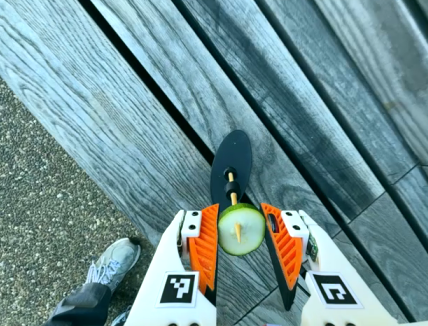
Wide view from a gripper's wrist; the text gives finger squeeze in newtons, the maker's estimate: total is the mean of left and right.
{"total": 11.4, "left": 11.2, "right": 11.5}